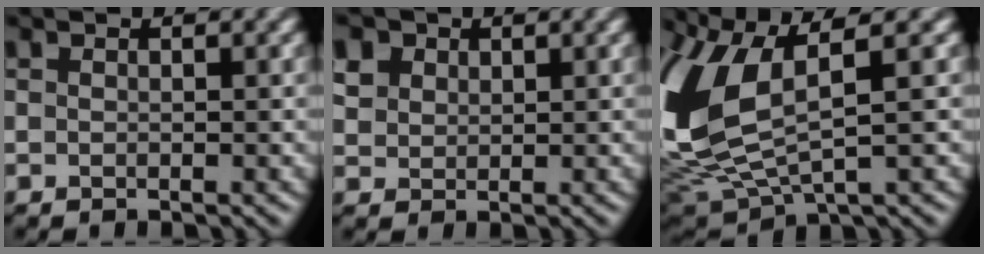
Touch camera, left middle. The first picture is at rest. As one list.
[{"total": 2.7, "force": [1.5, 2.2, 0.7], "torque": [-0.026, 0.019, 0.036]}, {"total": 9.5, "force": [1.9, 4.6, 8.0], "torque": [-0.206, -0.004, 0.042]}]